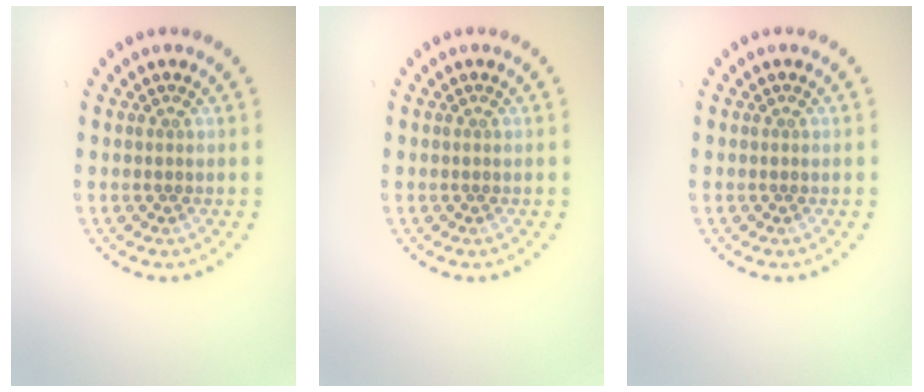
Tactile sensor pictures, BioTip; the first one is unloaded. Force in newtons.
{"total": 0.0}
{"total": 0.0}